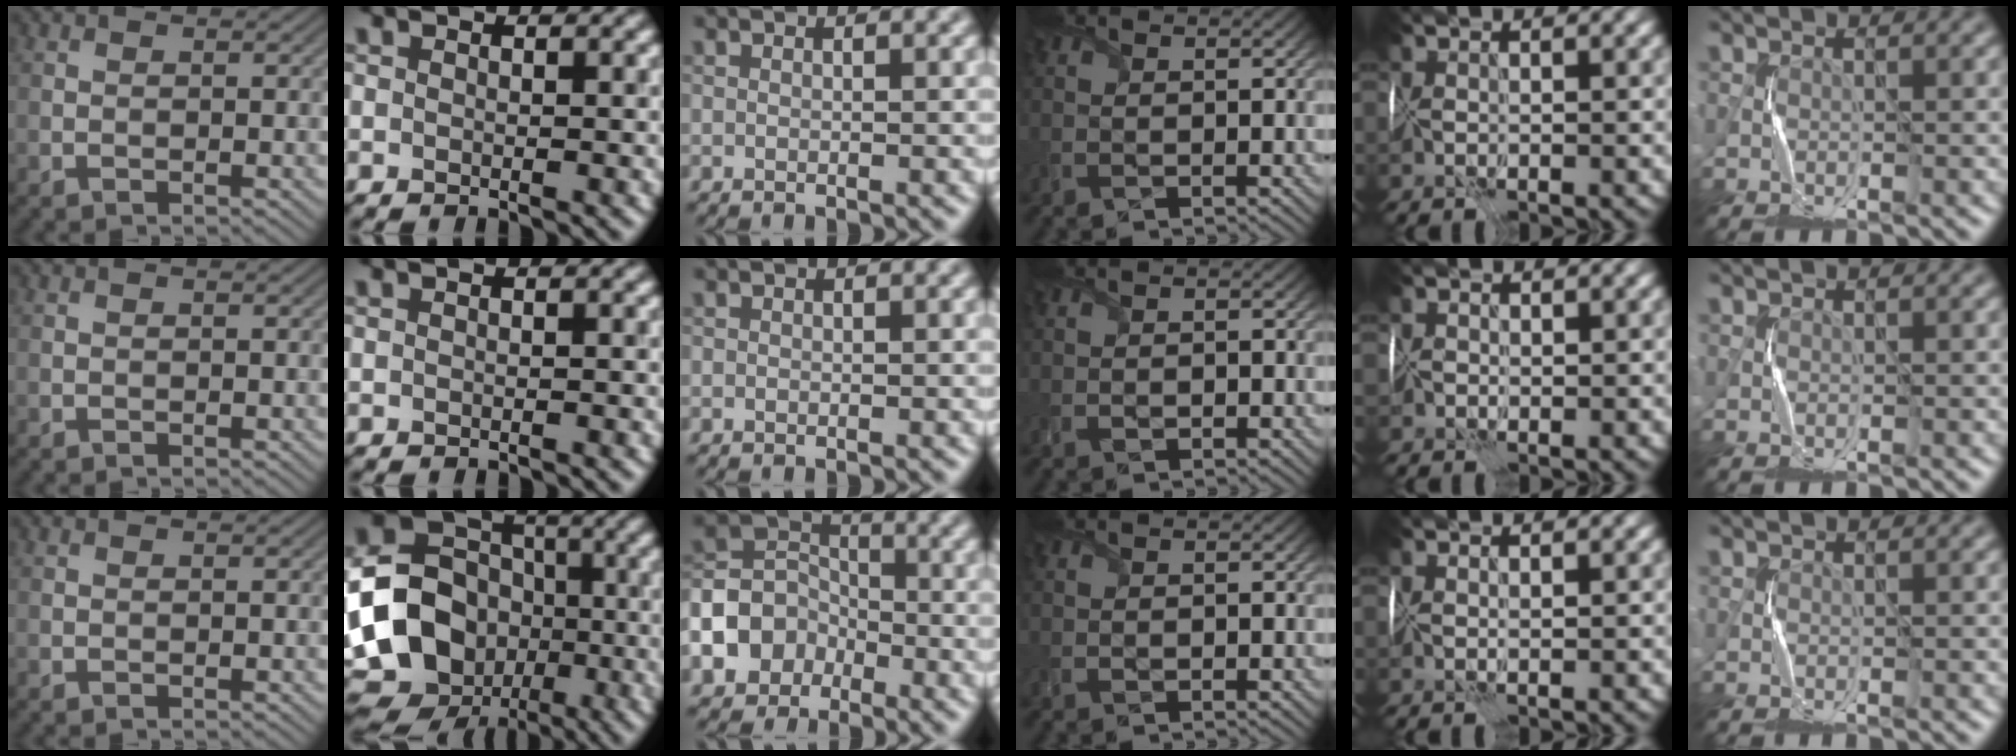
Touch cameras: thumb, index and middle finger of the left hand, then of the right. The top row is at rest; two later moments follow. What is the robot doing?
{"motion": "wrap", "object": "cellophane"}